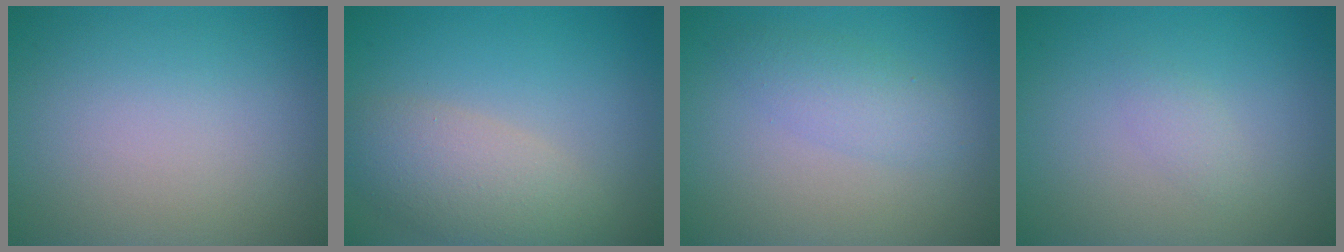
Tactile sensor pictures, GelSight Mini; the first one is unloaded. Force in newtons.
{"total": 4.8, "press": 4.8, "slide": 0.4}
{"total": 2.2, "press": 2.2, "slide": 0.1}
{"total": 1.0, "press": 1.0, "slide": 0.0}